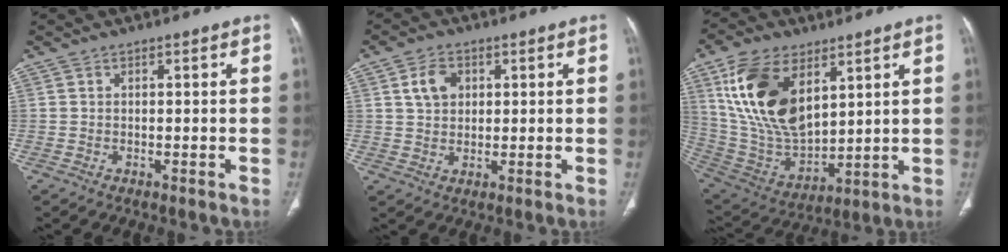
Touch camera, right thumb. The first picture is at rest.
{"total": 5.4, "force": [1.8, 3.9, 3.1], "torque": [-0.043, -0.001, 0.033]}
{"total": 20.3, "force": [8.3, 11.1, 14.9], "torque": [-0.264, -0.035, 0.169]}